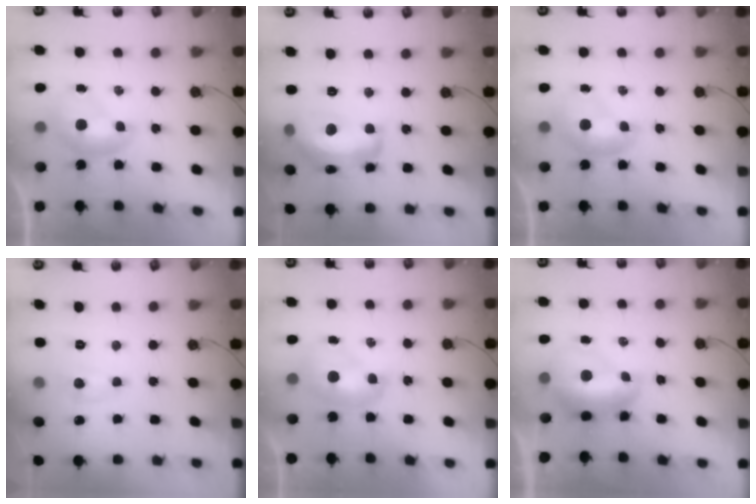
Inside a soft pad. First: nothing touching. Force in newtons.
{"total": 9.6, "press": 9.6, "slide": 0.8}
{"total": 0.0}
{"total": 1.9, "press": 1.8, "slide": 0.6}
{"total": 1.8, "press": 1.8, "slide": 0.2}
{"total": 2.9, "press": 2.8, "slide": 0.7}